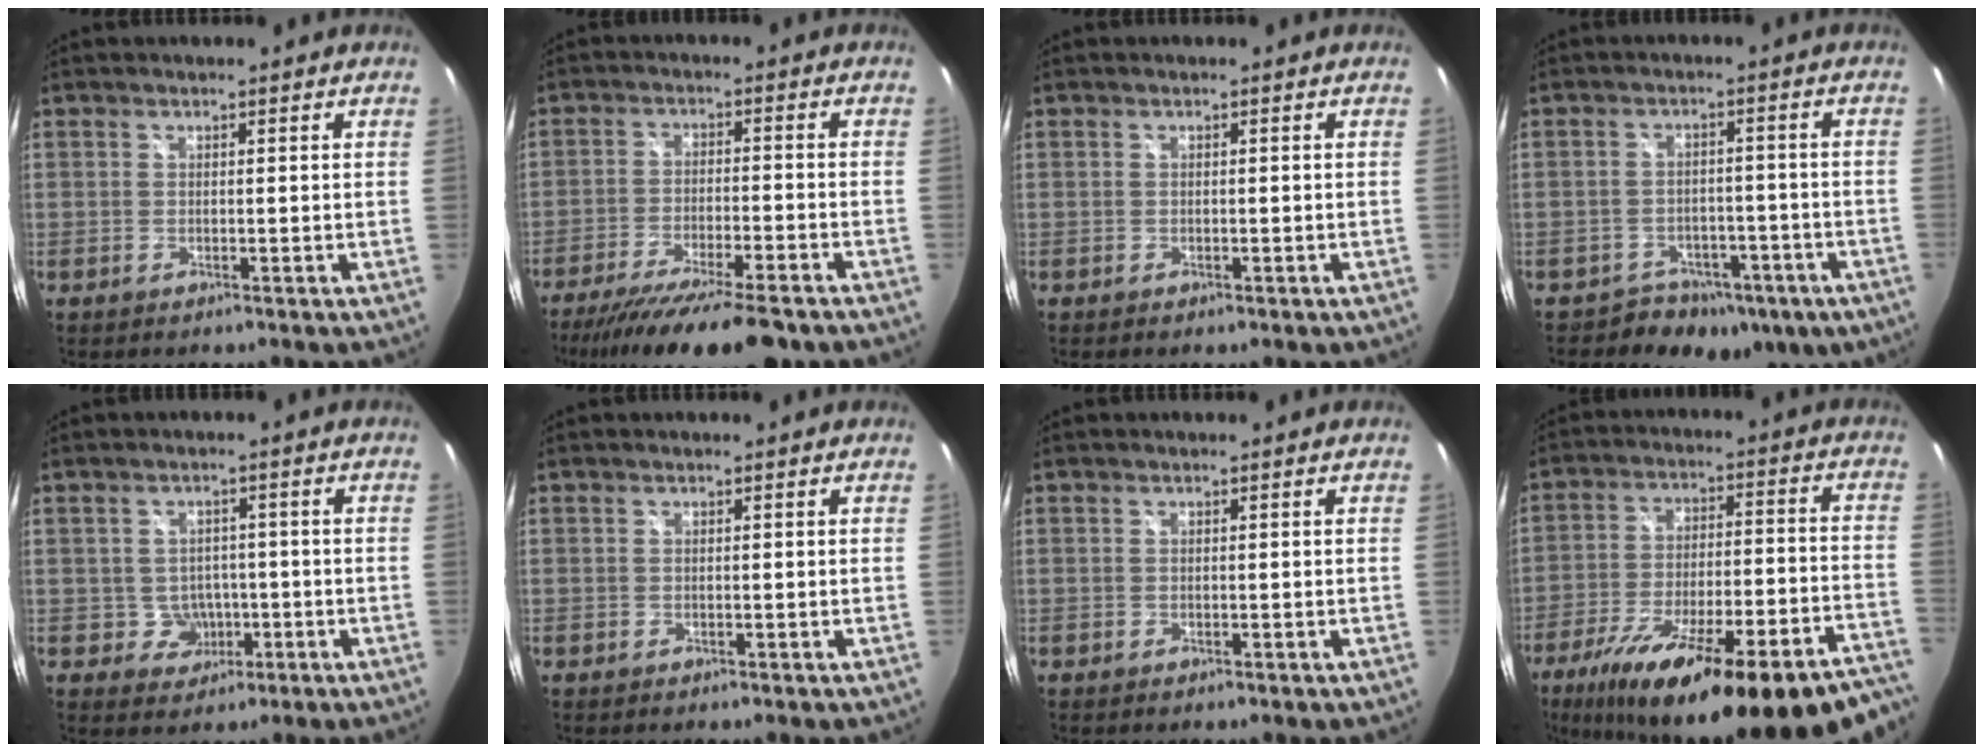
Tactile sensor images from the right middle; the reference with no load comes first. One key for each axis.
{"total": 17.7, "fx": -14.4, "fy": 2.6, "fz": 10.0, "tx": -0.192, "ty": -0.040, "tz": -0.227}
{"total": 0.6, "fx": -0.2, "fy": 0.5, "fz": 0.4, "tx": -0.005, "ty": -0.002, "tz": -0.004}
{"total": 11.5, "fx": -7.2, "fy": 8.0, "fz": 3.9, "tx": -0.078, "ty": 0.017, "tz": -0.083}
{"total": 4.5, "fx": -1.0, "fy": 4.3, "fz": 0.7, "tx": -0.023, "ty": 0.011, "tz": -0.003}
{"total": 0.0}
{"total": 0.0}
{"total": 33.5, "fx": -25.7, "fy": 7.8, "fz": 20.0, "tx": -0.310, "ty": -0.041, "tz": -0.356}